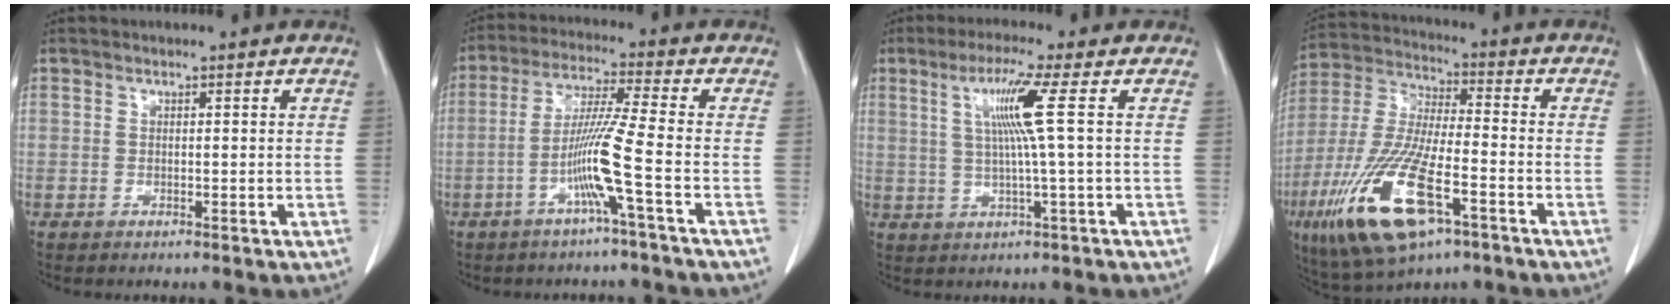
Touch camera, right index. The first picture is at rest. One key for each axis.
{"total": 8.5, "fx": -3.0, "fy": -1.9, "fz": 7.7, "tx": -0.149, "ty": -0.001, "tz": -0.059}
{"total": 7.1, "fx": 1.6, "fy": -1.7, "fz": 6.7, "tx": -0.128, "ty": 0.006, "tz": 0.039}
{"total": 17.8, "fx": -8.2, "fy": 4.5, "fz": 15.2, "tx": -0.339, "ty": -0.031, "tz": -0.146}